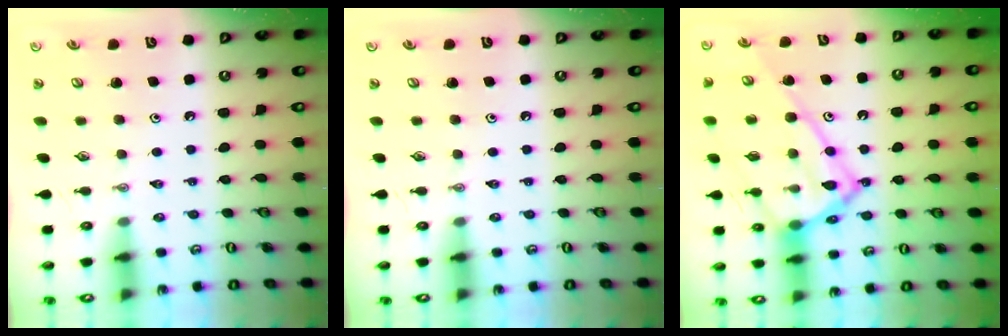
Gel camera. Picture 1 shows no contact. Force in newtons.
{"total": 0.0}
{"total": 22.2, "press": 22.1, "slide": 1.9}